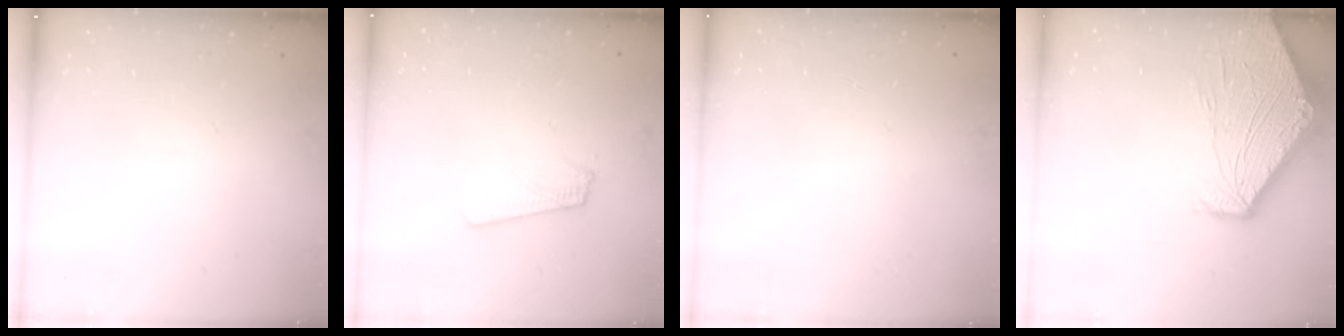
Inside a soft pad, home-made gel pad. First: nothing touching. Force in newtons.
{"total": 1.8, "press": 1.8, "slide": 0.1}
{"total": 0.0}
{"total": 10.9, "press": 10.8, "slide": 1.2}